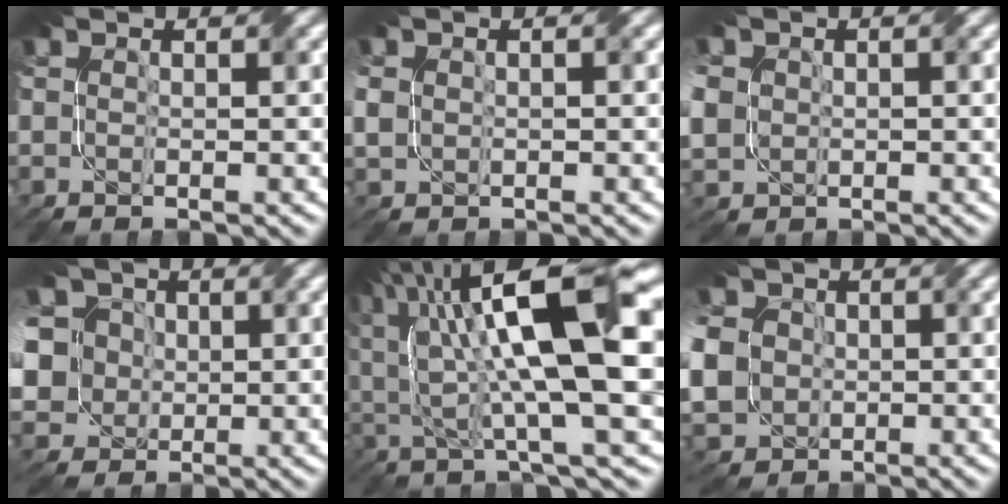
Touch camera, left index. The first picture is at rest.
{"total": 1.3, "force": [0.3, 1.1, 0.6], "torque": [-0.015, 0.006, 0.006]}
{"total": 5.0, "force": [0.3, 4.4, 2.4], "torque": [-0.081, 0.012, 0.000]}
{"total": 11.6, "force": [3.1, 9.6, 5.8], "torque": [-0.134, 0.031, 0.007]}
{"total": 14.7, "force": [4.5, 3.7, 13.5], "torque": [-0.238, 0.021, 0.074]}
{"total": 10.2, "force": [-0.6, 8.9, 5.0], "torque": [-0.130, -0.005, -0.043]}